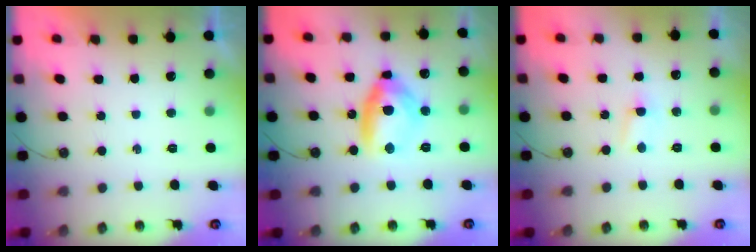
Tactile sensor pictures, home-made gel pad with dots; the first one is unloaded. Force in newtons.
{"total": 12.1, "press": 12.1, "slide": 1.2}
{"total": 2.8, "press": 2.8, "slide": 0.2}